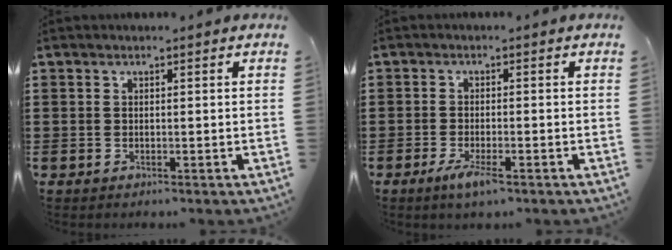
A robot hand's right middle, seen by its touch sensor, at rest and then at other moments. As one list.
[{"total": 3.5, "force": [-1.9, 0.6, 2.9], "torque": [-0.060, -0.009, -0.035]}]